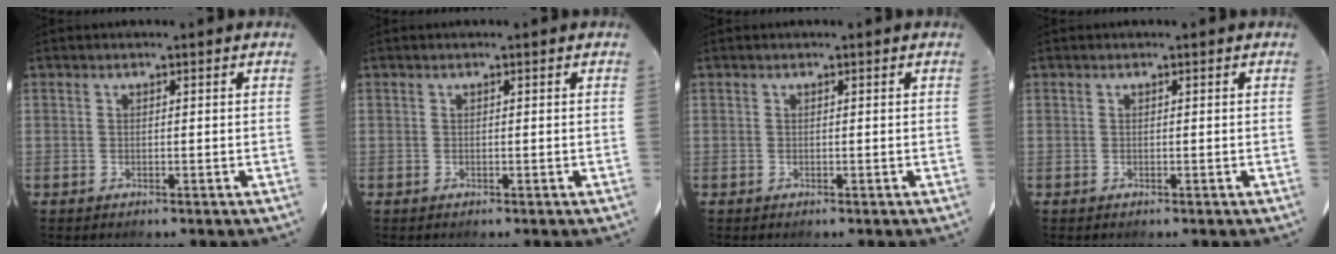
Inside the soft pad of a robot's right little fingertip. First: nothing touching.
{"total": 0.0}
{"total": 0.0}
{"total": 0.0}